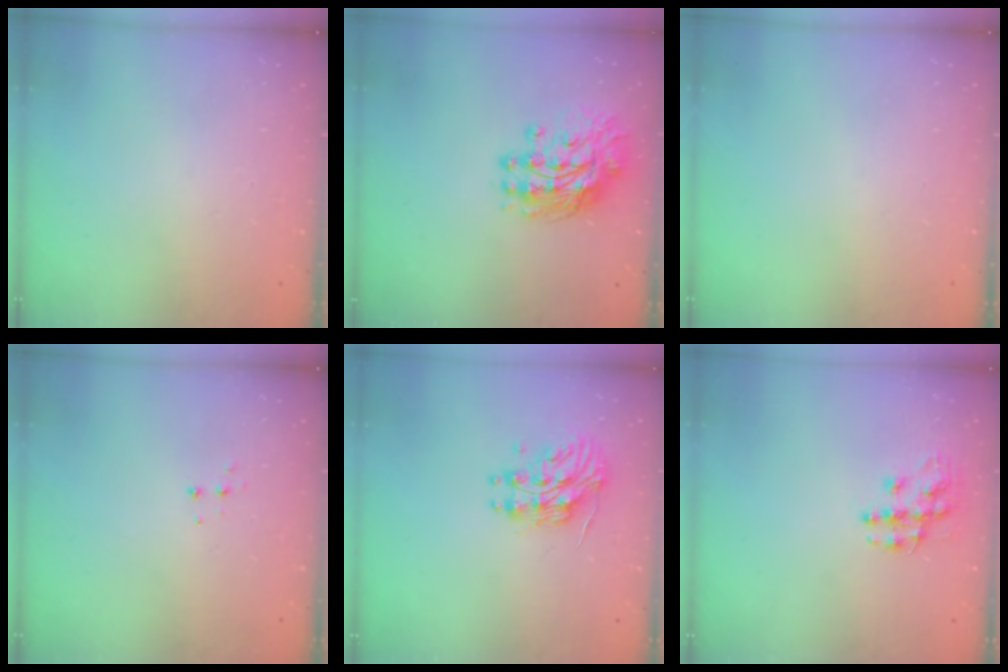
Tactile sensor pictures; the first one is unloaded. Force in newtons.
{"total": 12.3, "press": 12.2, "slide": 1.6}
{"total": 0.0}
{"total": 4.5, "press": 4.5, "slide": 0.4}
{"total": 14.0, "press": 13.9, "slide": 0.8}
{"total": 10.0, "press": 10.0, "slide": 0.6}